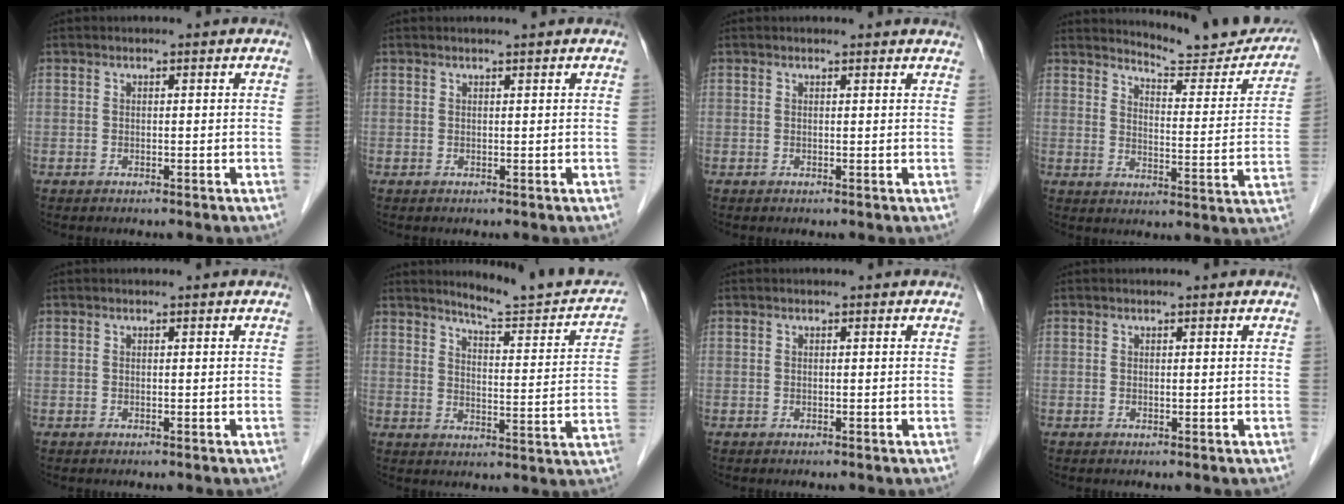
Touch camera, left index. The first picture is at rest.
{"total": 0.7, "force": [0.6, -0.2, 0.3], "torque": [-0.012, -0.003, 0.015]}
{"total": 3.3, "force": [3.3, 0.3, 0.6], "torque": [-0.013, 0.006, 0.025]}
{"total": 15.3, "force": [14.8, 2.0, 3.1], "torque": [-0.031, -0.060, 0.172]}
{"total": 0.0}
{"total": 10.5, "force": [10.1, 1.0, 2.5], "torque": [-0.033, -0.018, 0.122]}
{"total": 0.0}
{"total": 0.0}